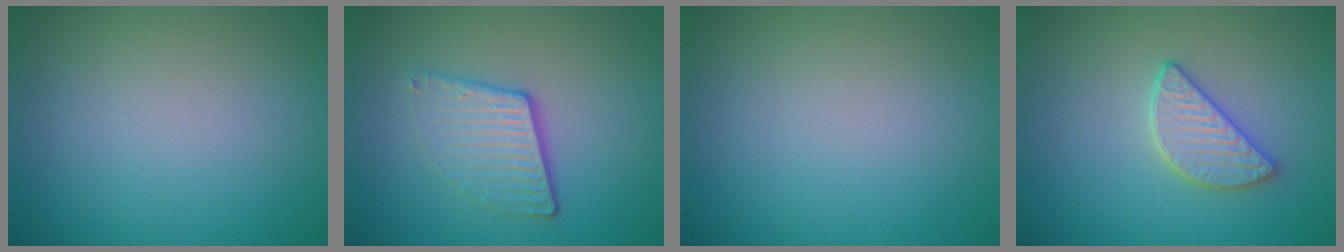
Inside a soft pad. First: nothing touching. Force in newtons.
{"total": 4.0, "press": 2.8, "slide": 2.9}
{"total": 0.0}
{"total": 2.9, "press": 2.8, "slide": 0.9}